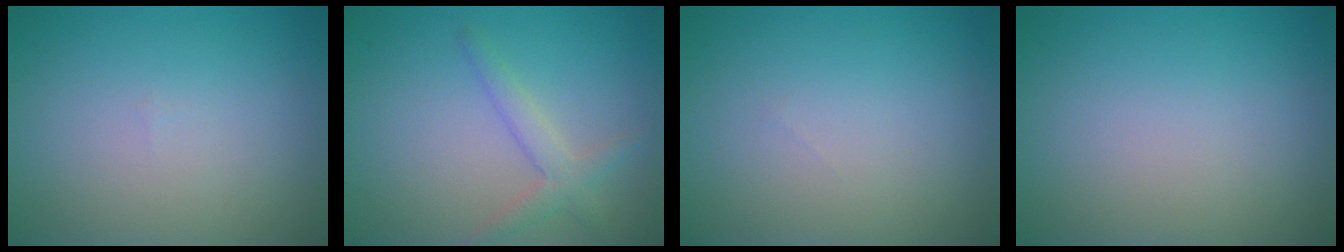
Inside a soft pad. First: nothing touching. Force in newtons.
{"total": 2.2, "press": 2.2, "slide": 0.1}
{"total": 0.0}
{"total": 0.0}